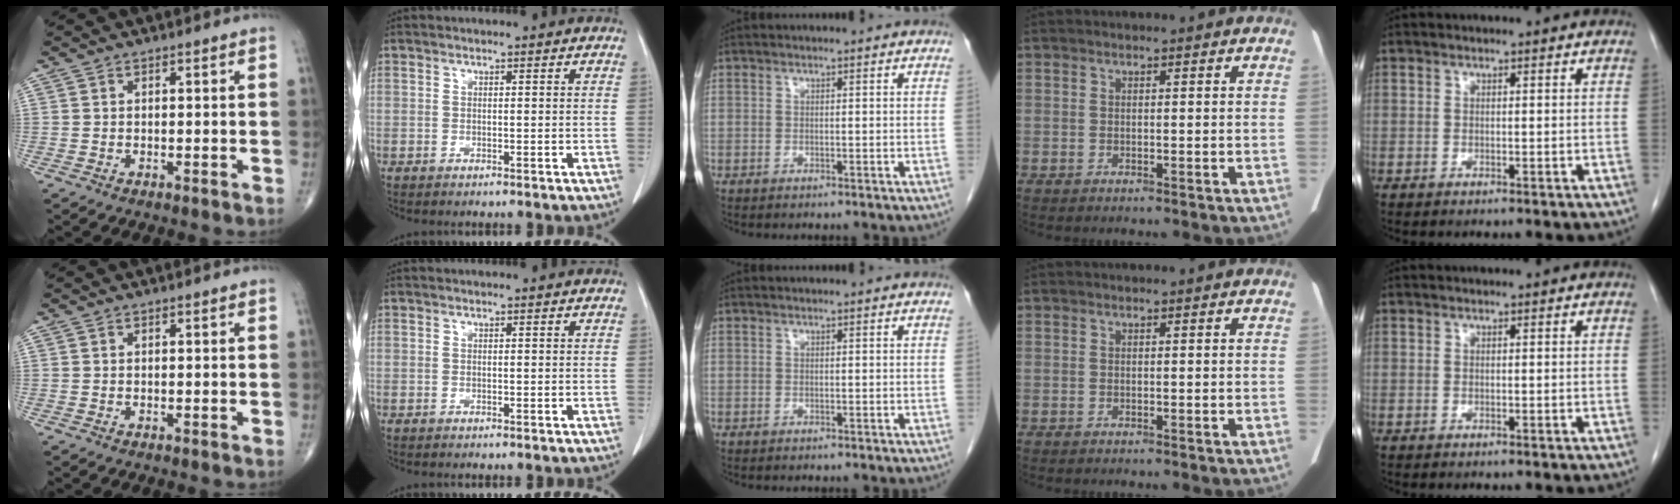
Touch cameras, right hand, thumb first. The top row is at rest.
{}